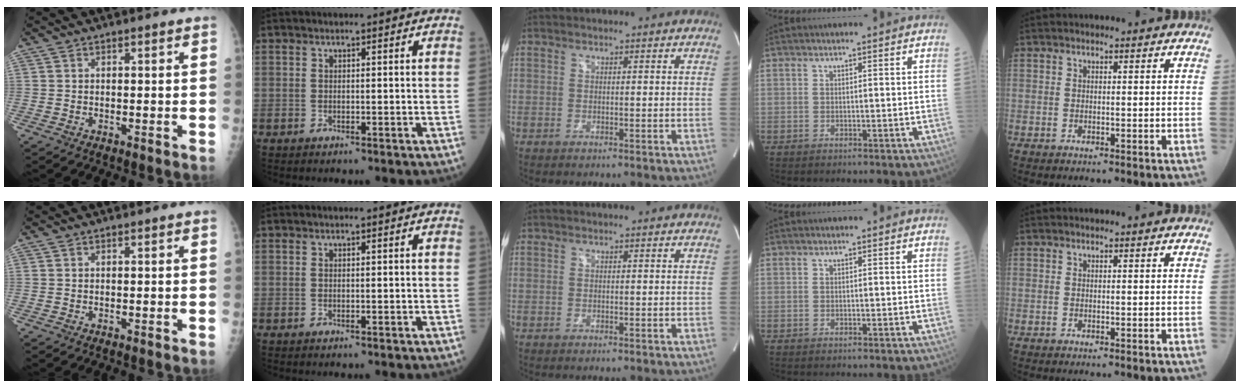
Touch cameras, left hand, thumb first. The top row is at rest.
{}